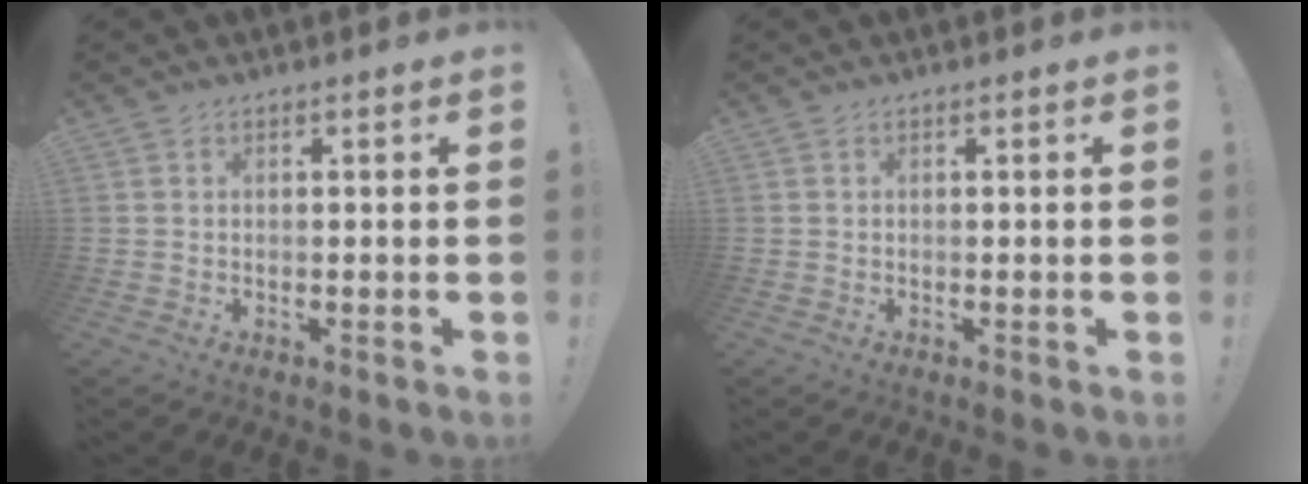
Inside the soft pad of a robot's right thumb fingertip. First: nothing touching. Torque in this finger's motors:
{"motor_torque": [0.00, 0.00, -0.13, 0.13, 0.00]}